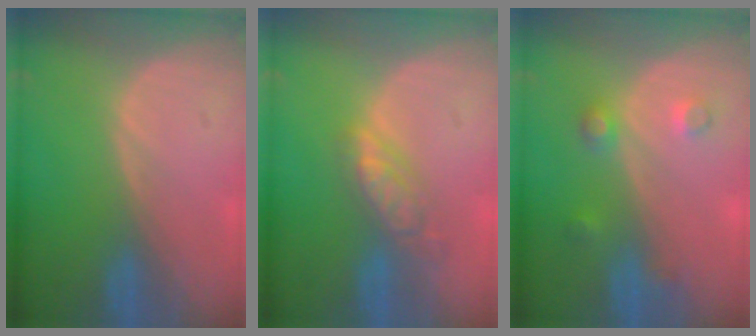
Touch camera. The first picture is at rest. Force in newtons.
{"total": 5.7, "press": 5.1, "slide": 2.6}
{"total": 3.4, "press": 3.2, "slide": 0.9}